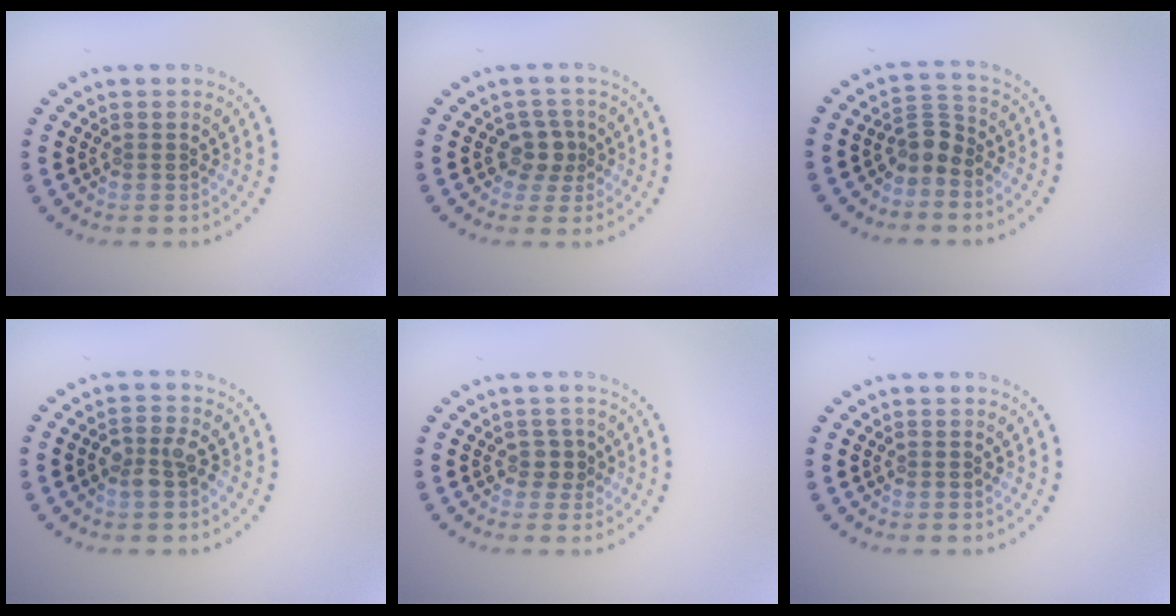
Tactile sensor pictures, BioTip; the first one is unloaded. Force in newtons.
{"total": 1.9, "press": 1.7, "slide": 1.0}
{"total": 2.2, "press": 1.7, "slide": 1.4}
{"total": 2.4, "press": 2.4, "slide": 0.6}
{"total": 1.4, "press": 1.1, "slide": 0.8}
{"total": 0.0}